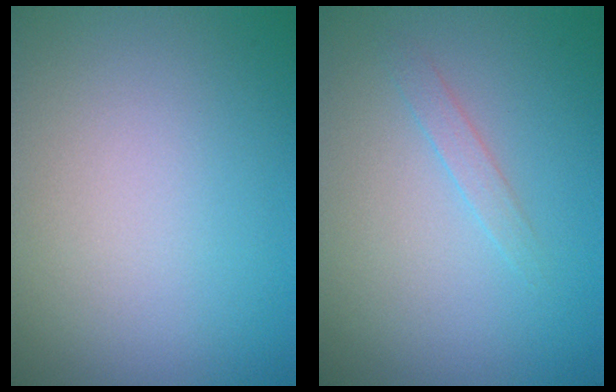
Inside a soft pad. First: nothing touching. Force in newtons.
{"total": 1.0, "press": 1.0, "slide": 0.0}